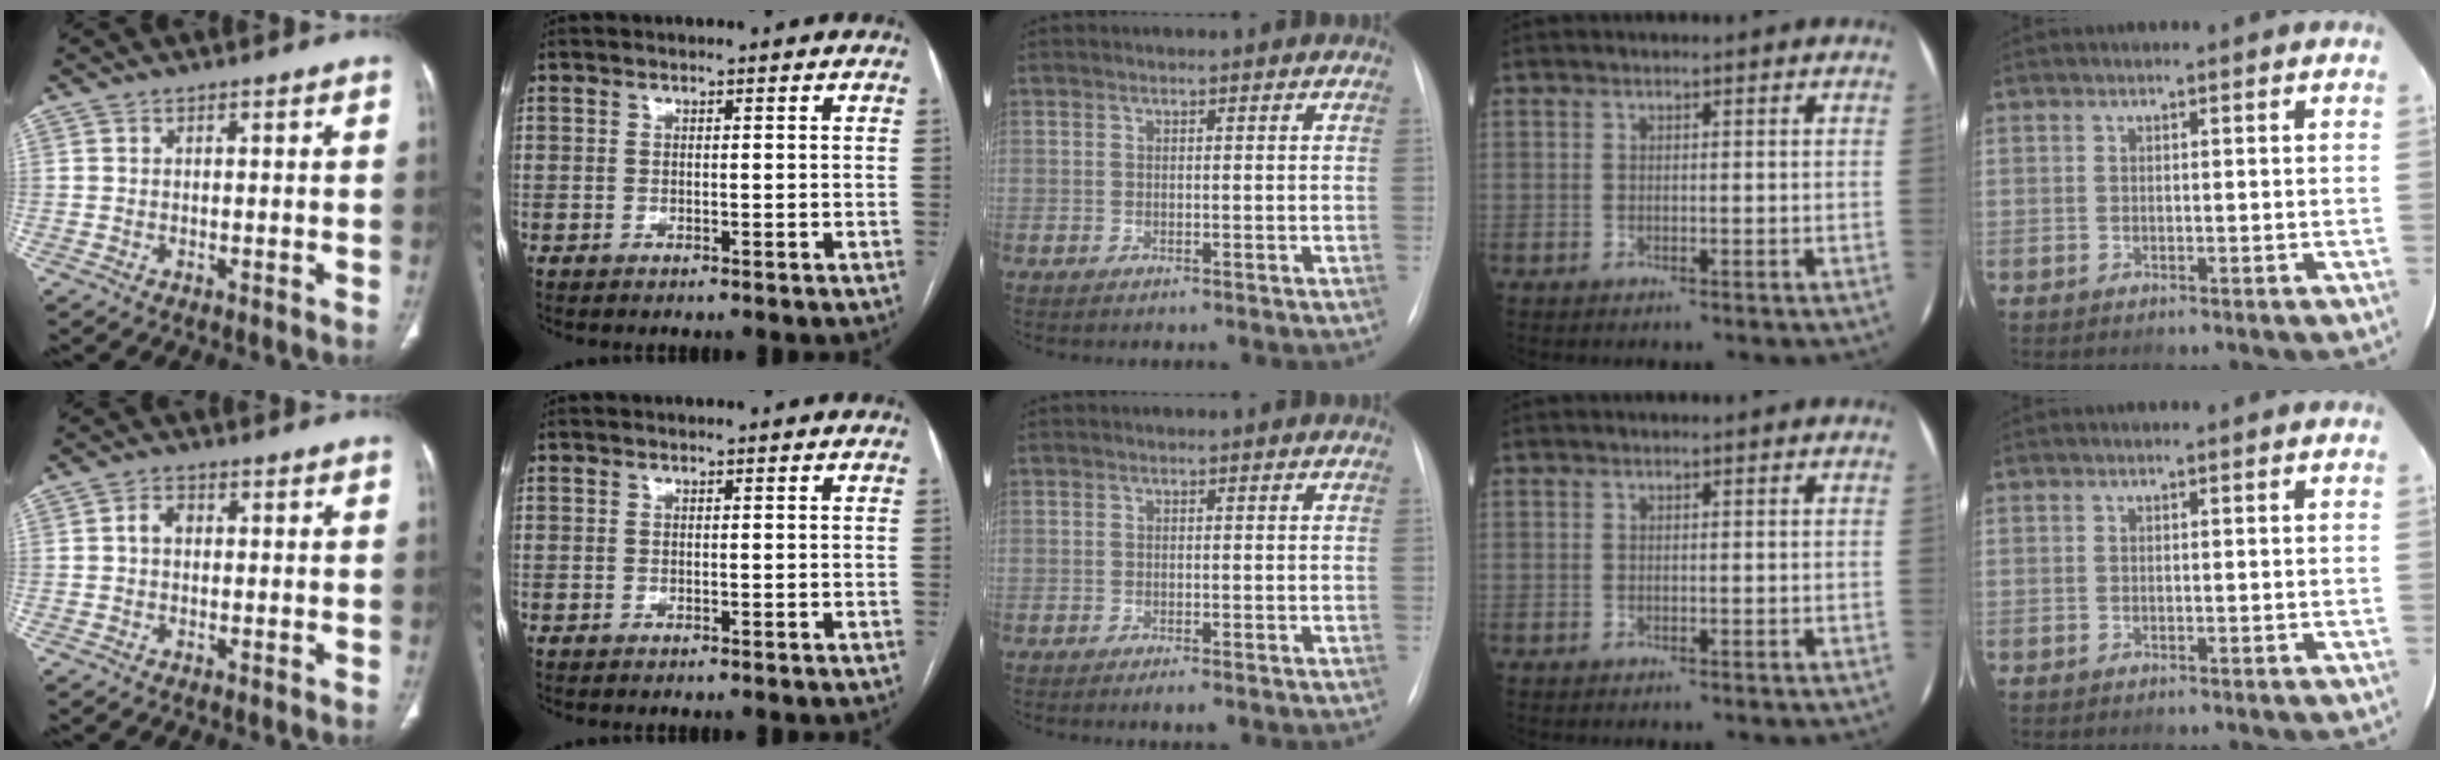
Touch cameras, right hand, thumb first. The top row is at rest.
{"thumb": {"total": 2.5, "force": [0.2, 1.8, 1.7], "torque": [-0.027, 0.010, 0.000]}, "middle": {"total": 1.5, "force": [-0.9, 0.4, 1.1], "torque": [-0.015, -0.003, -0.012]}}